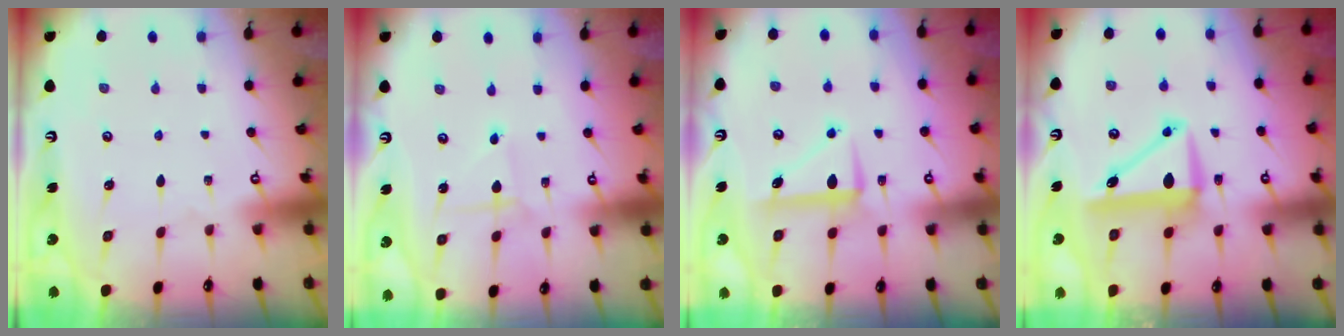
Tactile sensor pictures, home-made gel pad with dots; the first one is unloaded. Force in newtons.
{"total": 2.2, "press": 2.2, "slide": 0.2}
{"total": 7.9, "press": 7.7, "slide": 1.7}
{"total": 8.2, "press": 8.0, "slide": 1.8}